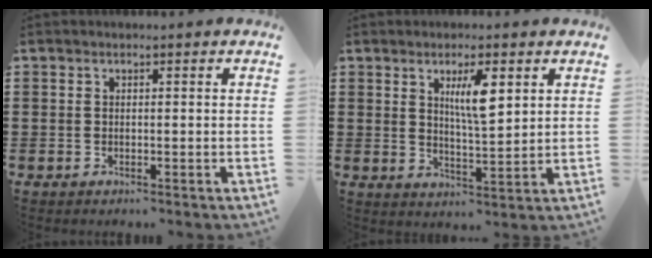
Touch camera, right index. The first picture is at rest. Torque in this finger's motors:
{"motor_torque": [0.49, 0.09, 0.44, 0.14]}